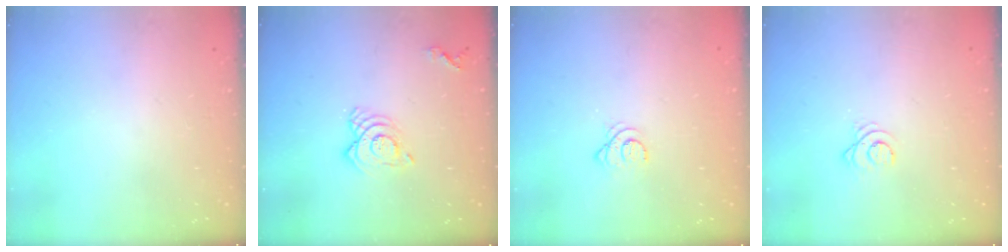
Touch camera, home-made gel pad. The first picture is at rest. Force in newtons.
{"total": 9.3, "press": 9.3, "slide": 0.8}
{"total": 2.9, "press": 2.9, "slide": 0.4}
{"total": 2.7, "press": 2.7, "slide": 0.3}